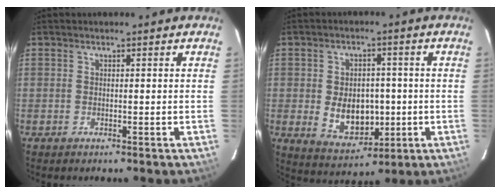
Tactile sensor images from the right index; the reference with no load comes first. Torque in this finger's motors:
{"motor_torque": [0.31, -0.02, 0.35, 0.04]}